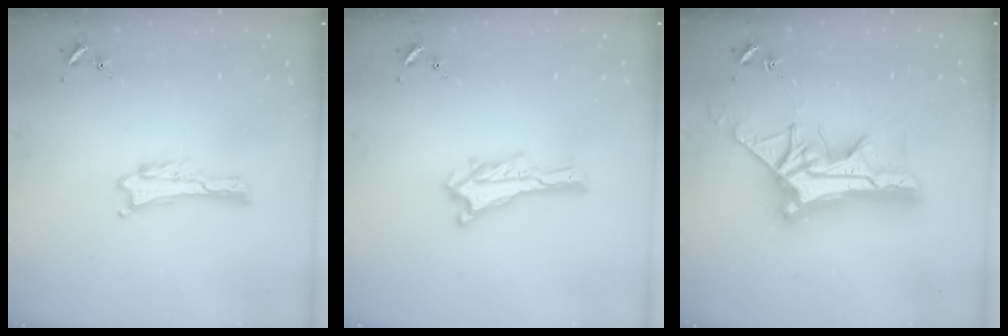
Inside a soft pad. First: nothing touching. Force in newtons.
{"total": 0.0}
{"total": 14.8, "press": 14.7, "slide": 1.4}